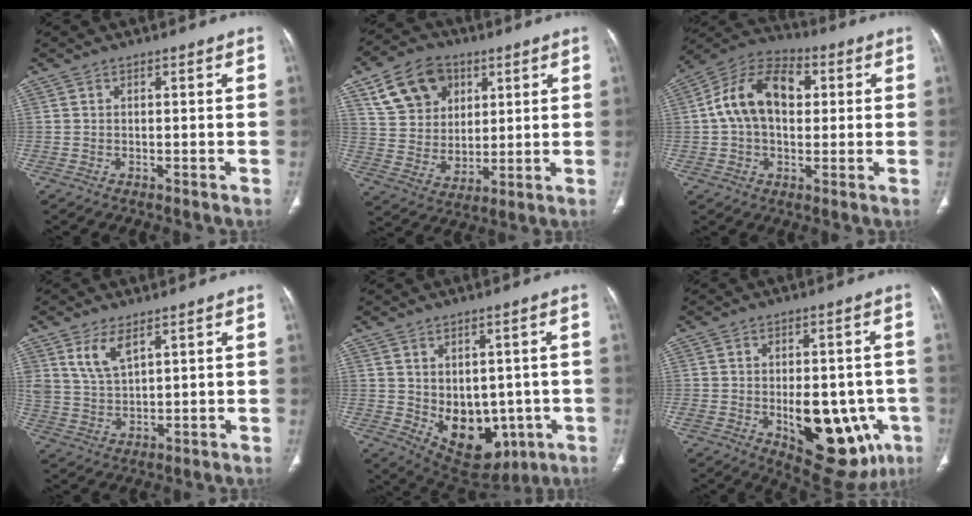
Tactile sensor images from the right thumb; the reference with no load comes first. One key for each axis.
{"total": 14.6, "fx": 6.6, "fy": 11.0, "fz": 6.8, "tx": -0.092, "ty": -0.016, "tz": 0.124}
{"total": 14.4, "fx": 2.3, "fy": 9.5, "fz": 10.6, "tx": -0.169, "ty": 0.028, "tz": 0.032}
{"total": 6.1, "fx": 3.6, "fy": 2.9, "fz": 3.9, "tx": -0.072, "ty": -0.021, "tz": 0.080}
{"total": 13.4, "fx": -2.3, "fy": 9.4, "fz": 9.2, "tx": -0.095, "ty": -0.002, "tz": 0.001}
{"total": 18.8, "fx": -5.5, "fy": 10.1, "fz": 14.9, "tx": -0.164, "ty": 0.007, "tz": -0.047}